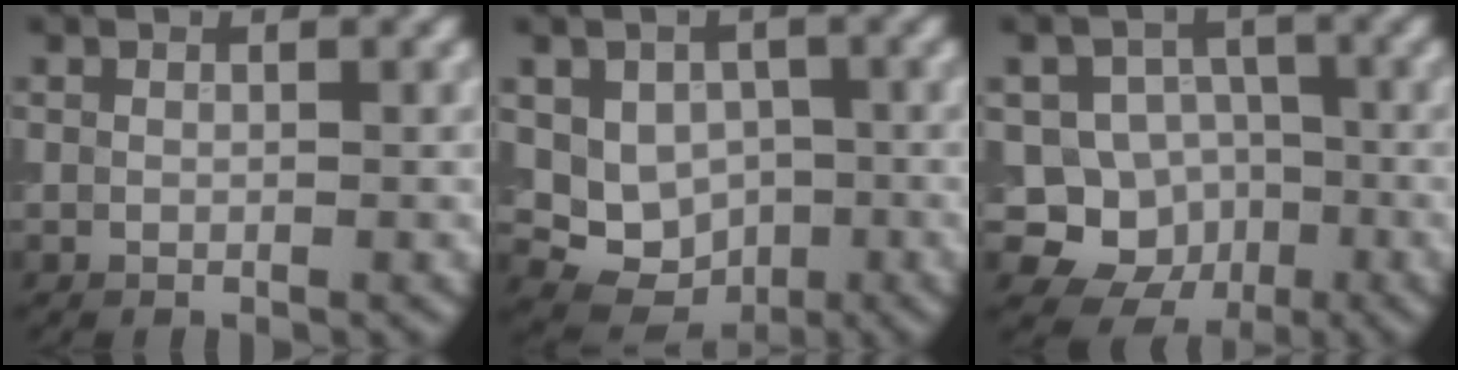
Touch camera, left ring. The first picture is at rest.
{"total": 6.2, "force": [0.0, 5.2, 3.3], "torque": [-0.040, -0.008, -0.001]}
{"total": 6.9, "force": [-2.2, 6.2, 1.9], "torque": [-0.005, 0.007, -0.059]}